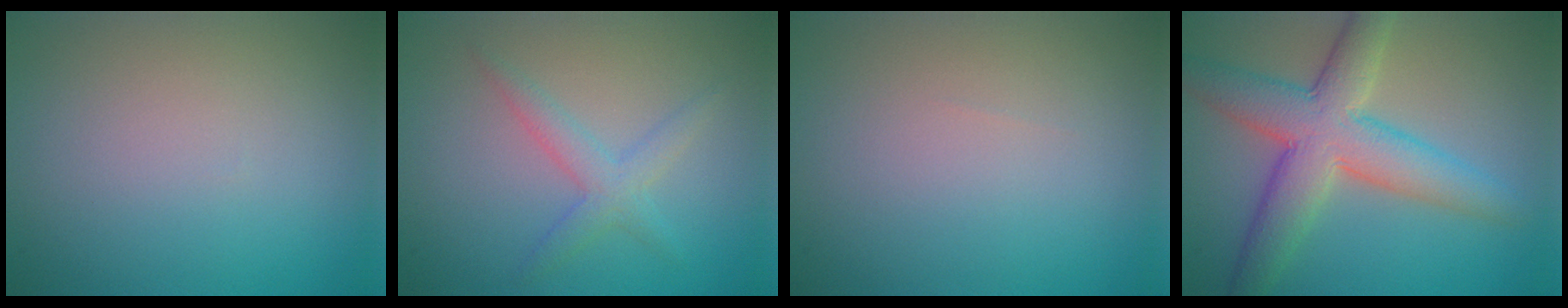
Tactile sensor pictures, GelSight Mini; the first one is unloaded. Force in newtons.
{"total": 2.3, "press": 2.3, "slide": 0.2}
{"total": 0.0}
{"total": 7.7, "press": 7.7, "slide": 0.1}